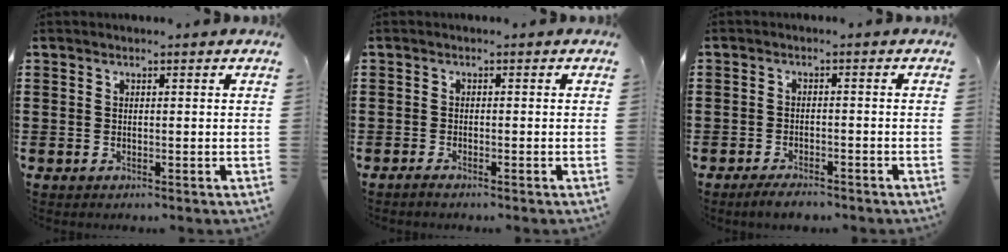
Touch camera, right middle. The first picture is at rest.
{"total": 0.8, "force": [-0.7, 0.0, 0.3], "torque": [-0.008, -0.004, -0.013]}
{"total": 2.8, "force": [-2.7, 0.6, 0.7], "torque": [-0.015, 0.004, -0.054]}